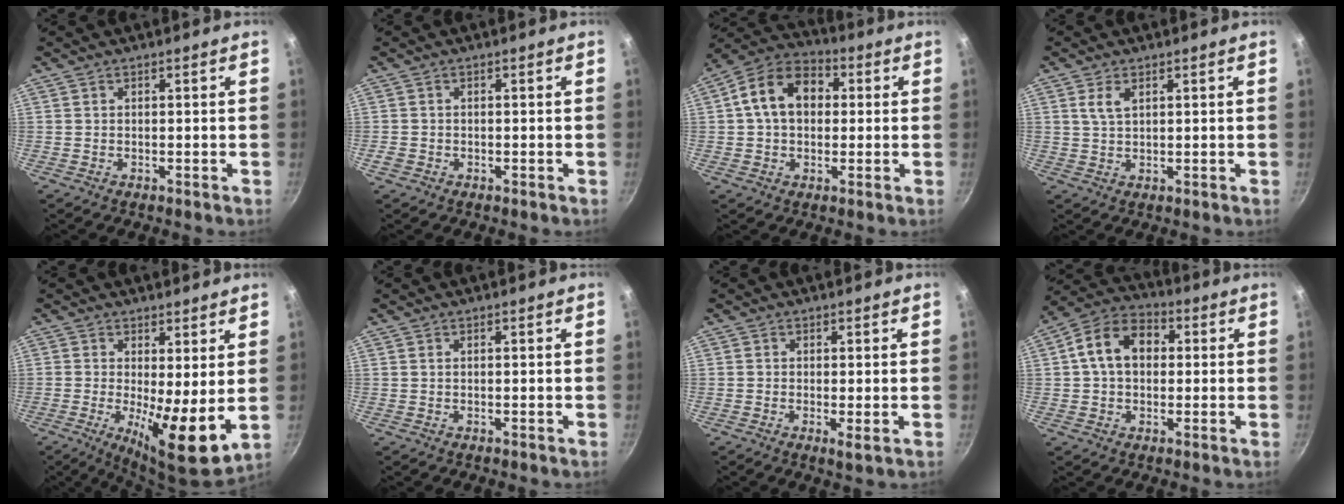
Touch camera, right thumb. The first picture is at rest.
{"total": 1.4, "force": [-0.6, 1.2, 0.6], "torque": [-0.011, 0.001, -0.009]}
{"total": 12.6, "force": [1.7, 9.2, 8.4], "torque": [-0.110, 0.027, 0.009]}
{"total": 3.2, "force": [1.3, 1.7, 2.4], "torque": [-0.045, -0.003, 0.027]}
{"total": 10.5, "force": [0.3, 3.1, 10.0], "torque": [-0.151, -0.026, 0.006]}
{"total": 0.0}
{"total": 1.7, "force": [-0.1, 0.4, 1.6], "torque": [-0.030, -0.007, -0.003]}
{"total": 11.2, "force": [1.5, 8.2, 7.5], "torque": [-0.099, 0.027, 0.006]}